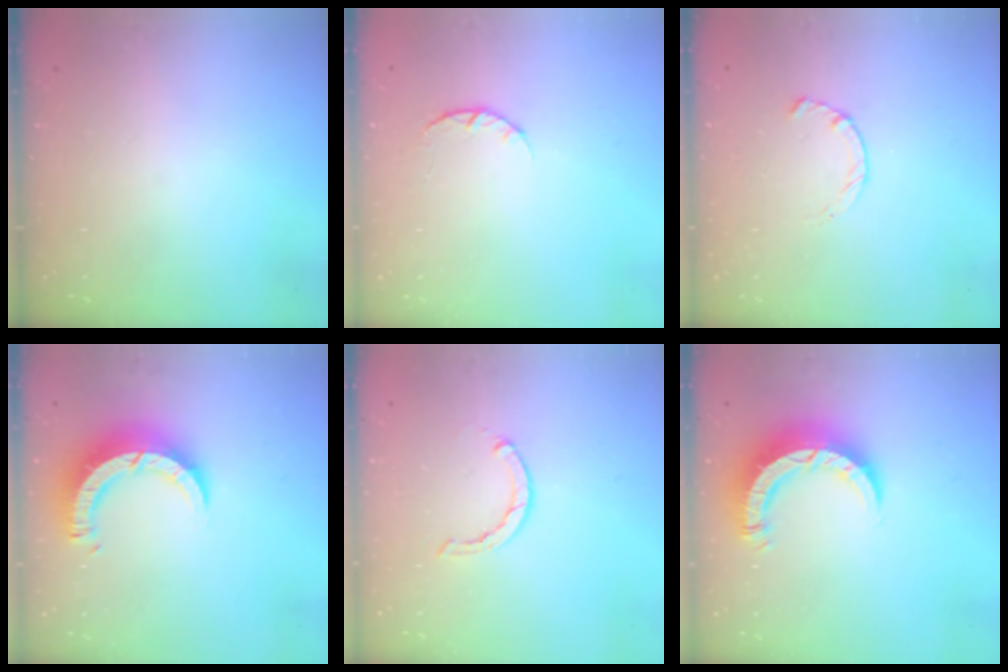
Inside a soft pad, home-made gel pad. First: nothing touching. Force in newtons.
{"total": 3.4, "press": 3.4, "slide": 0.5}
{"total": 2.2, "press": 2.2, "slide": 0.4}
{"total": 9.7, "press": 9.6, "slide": 1.0}
{"total": 1.2, "press": 1.2, "slide": 0.2}
{"total": 8.3, "press": 8.2, "slide": 0.8}